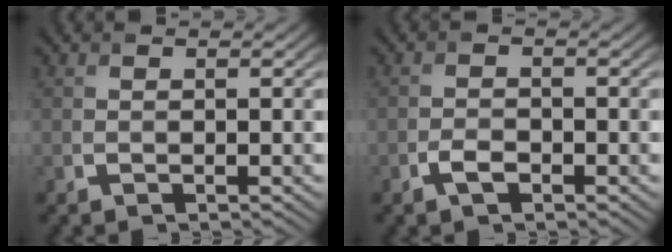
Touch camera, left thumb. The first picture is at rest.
{"total": 2.0, "force": [-1.2, 1.0, 1.3], "torque": [-0.026, 0.000, -0.024]}